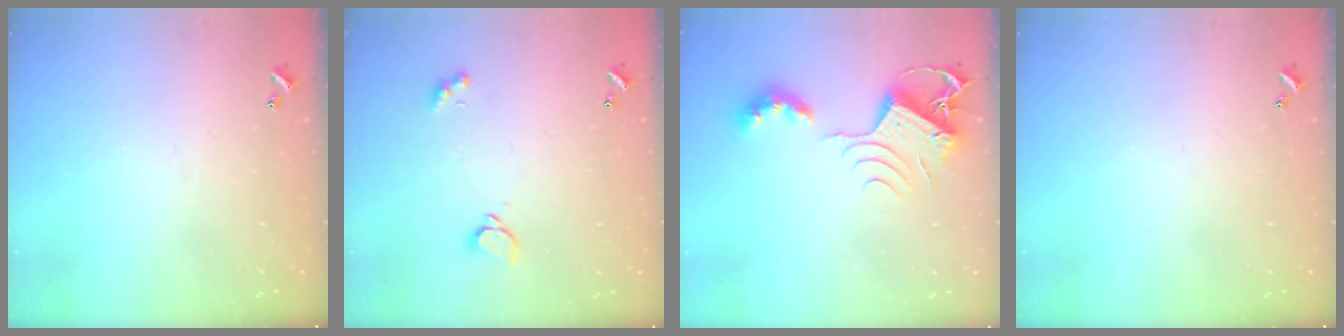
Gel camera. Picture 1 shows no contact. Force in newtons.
{"total": 1.9, "press": 1.7, "slide": 0.8}
{"total": 9.3, "press": 9.3, "slide": 0.3}
{"total": 0.0}